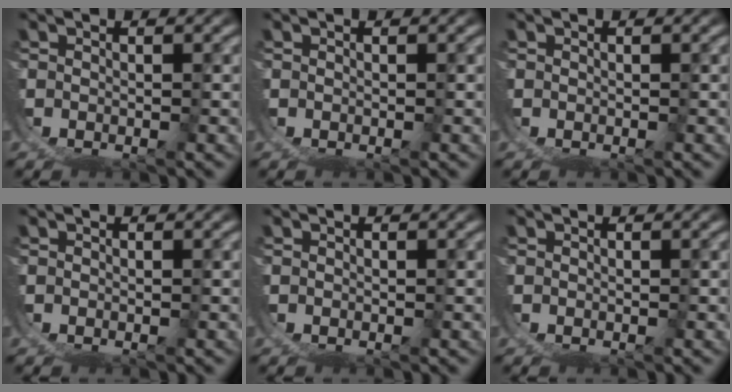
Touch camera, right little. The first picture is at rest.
{"total": 0.0}
{"total": 0.0}
{"total": 0.0}
{"total": 0.0}
{"total": 0.0}